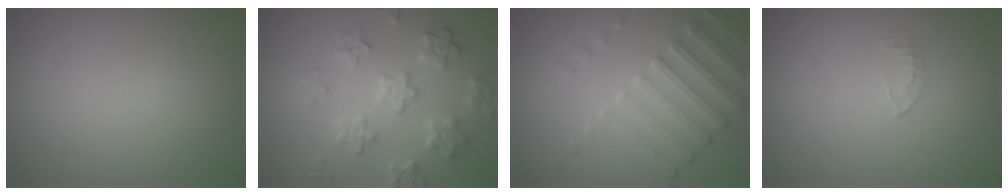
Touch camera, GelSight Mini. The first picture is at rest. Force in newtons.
{"total": 5.4, "press": 4.2, "slide": 3.3}
{"total": 4.0, "press": 3.7, "slide": 1.6}
{"total": 0.6, "press": 0.4, "slide": 0.4}